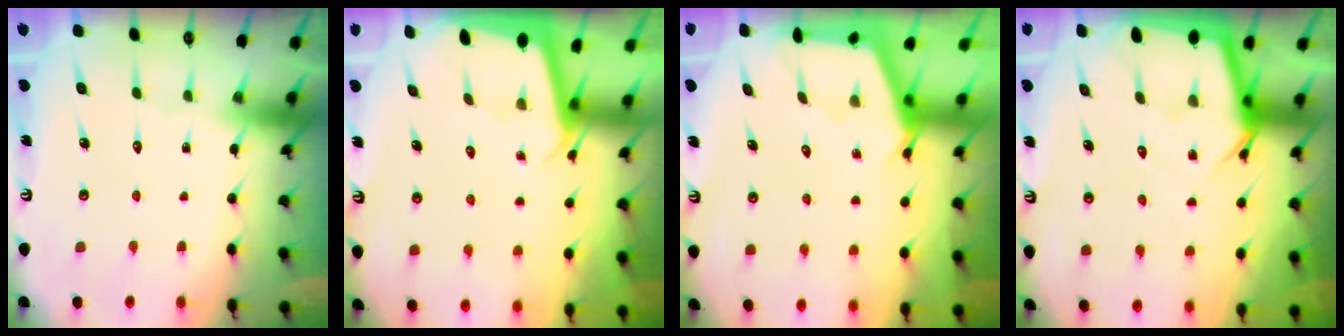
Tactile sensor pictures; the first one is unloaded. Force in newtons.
{"total": 1.7, "press": 1.7, "slide": 0.1}
{"total": 2.6, "press": 2.5, "slide": 0.4}
{"total": 5.7, "press": 5.7, "slide": 0.5}